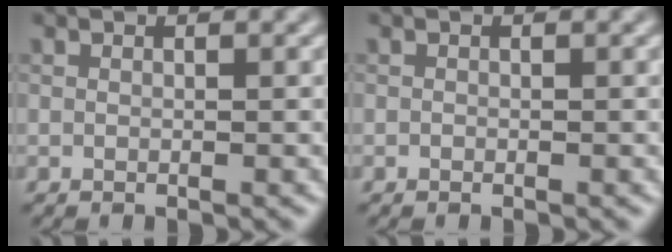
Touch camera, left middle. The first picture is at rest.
{"total": 0.0}